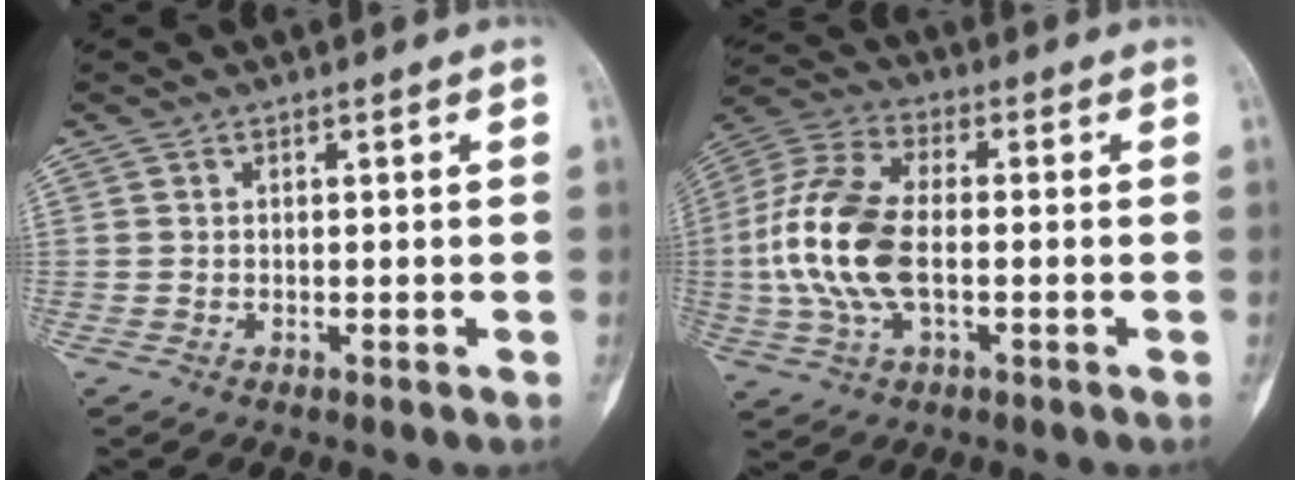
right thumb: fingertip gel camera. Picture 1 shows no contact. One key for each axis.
{"total": 14.9, "fx": -1.4, "fy": 7.8, "fz": 12.7, "tx": -0.276, "ty": 0.020, "tz": -0.029}